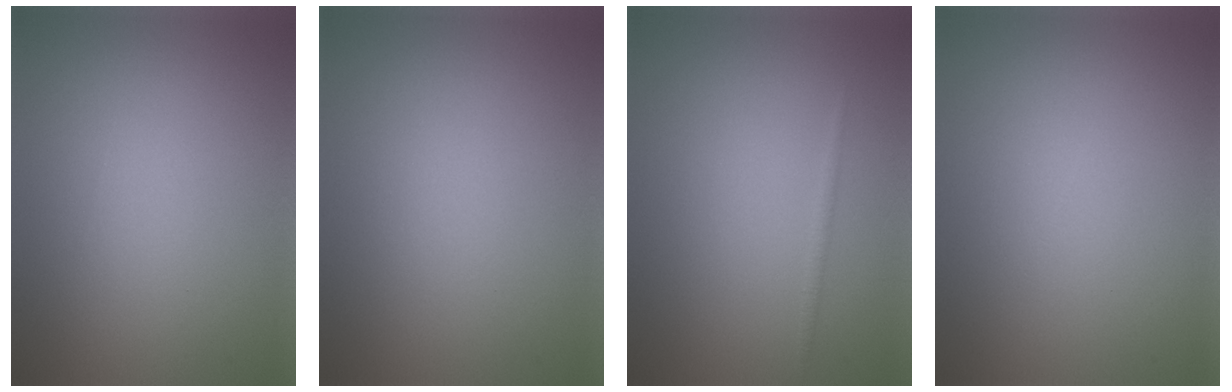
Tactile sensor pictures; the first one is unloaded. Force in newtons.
{"total": 0.0}
{"total": 0.6, "press": 0.6, "slide": 0.1}
{"total": 0.0}